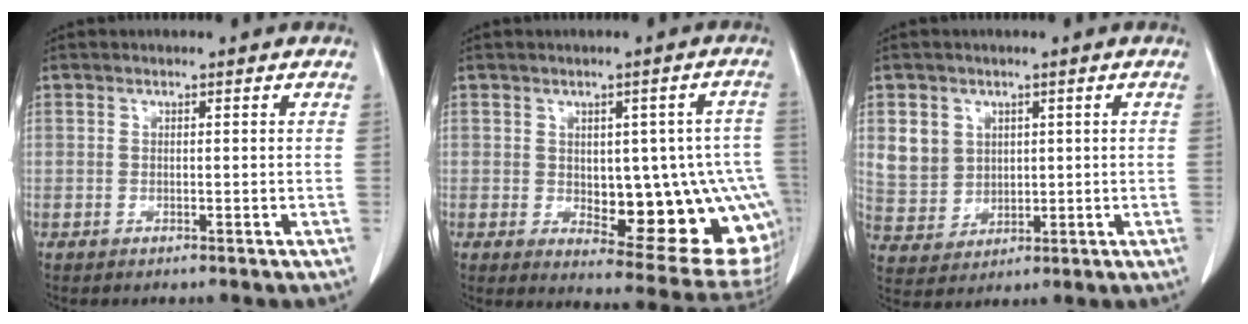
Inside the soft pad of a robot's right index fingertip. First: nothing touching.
{"total": 18.0, "force": [-2.8, 6.9, 16.4], "torque": [-0.148, 0.017, -0.007]}
{"total": 6.7, "force": [2.2, 6.0, 1.8], "torque": [-0.039, 0.013, 0.057]}